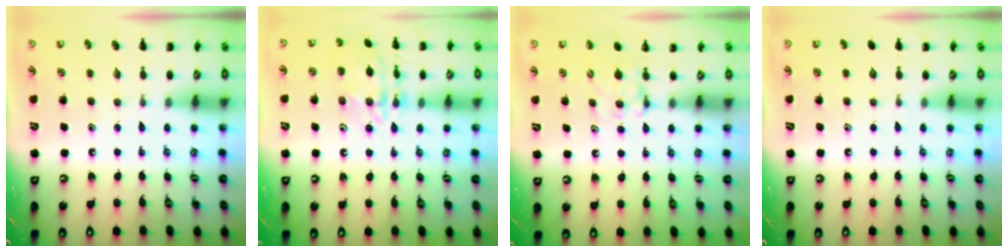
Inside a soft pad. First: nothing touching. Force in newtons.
{"total": 14.3, "press": 14.2, "slide": 0.9}
{"total": 5.3, "press": 5.1, "slide": 1.4}
{"total": 0.0}